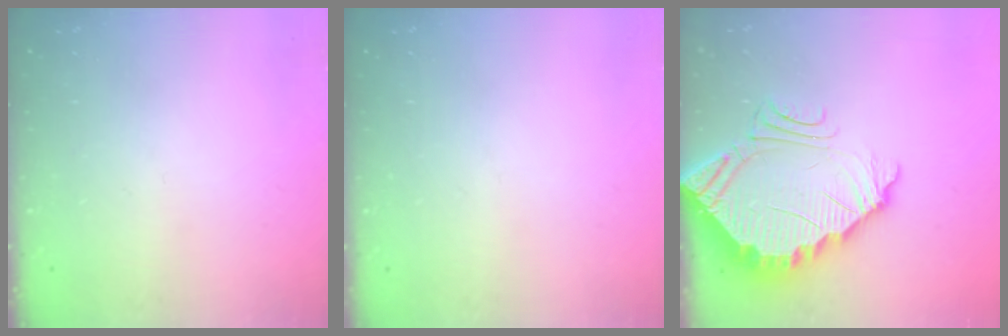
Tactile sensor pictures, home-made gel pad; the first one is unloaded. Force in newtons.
{"total": 0.0}
{"total": 4.8, "press": 4.8, "slide": 0.3}